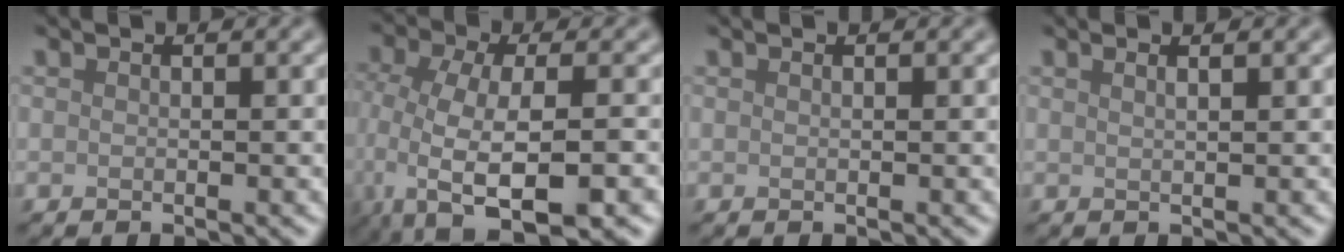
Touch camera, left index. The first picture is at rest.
{"total": 9.5, "force": [-3.6, 4.2, 7.7], "torque": [-0.148, -0.025, -0.053]}
{"total": 0.0}
{"total": 1.9, "force": [1.1, 0.7, 1.4], "torque": [-0.002, 0.000, -0.003]}